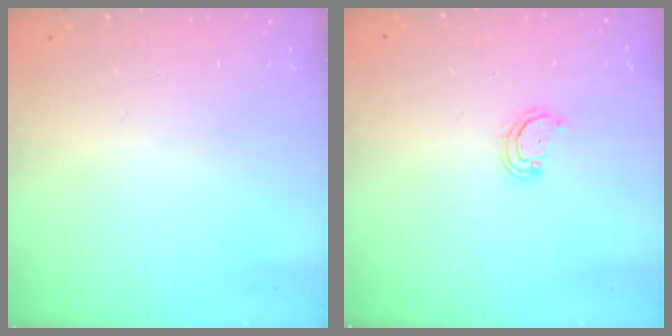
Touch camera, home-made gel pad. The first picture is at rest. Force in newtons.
{"total": 2.9, "press": 2.9, "slide": 0.2}